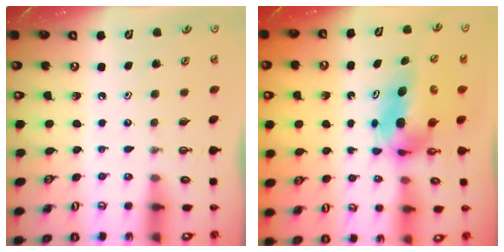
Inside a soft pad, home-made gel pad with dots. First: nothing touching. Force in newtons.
{"total": 6.0, "press": 5.9, "slide": 0.7}